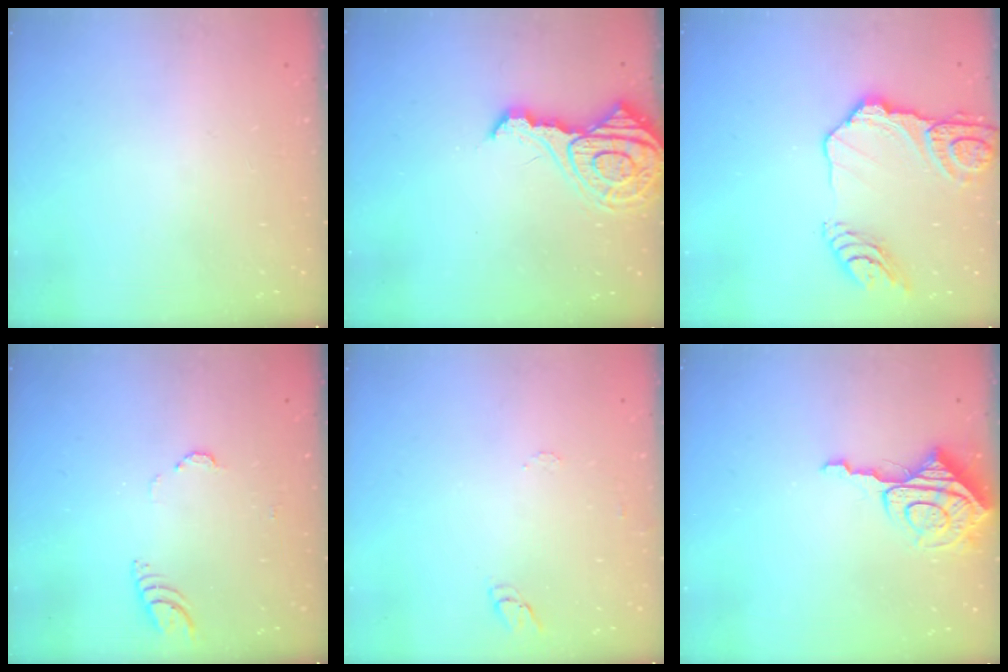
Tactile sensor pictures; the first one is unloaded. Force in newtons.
{"total": 13.4, "press": 13.3, "slide": 1.3}
{"total": 16.6, "press": 16.5, "slide": 1.8}
{"total": 3.8, "press": 3.7, "slide": 0.3}
{"total": 5.8, "press": 5.8, "slide": 0.3}
{"total": 10.3, "press": 10.2, "slide": 1.1}